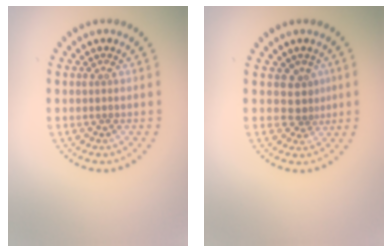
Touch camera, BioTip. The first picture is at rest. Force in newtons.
{"total": 1.9, "press": 1.2, "slide": 1.4}